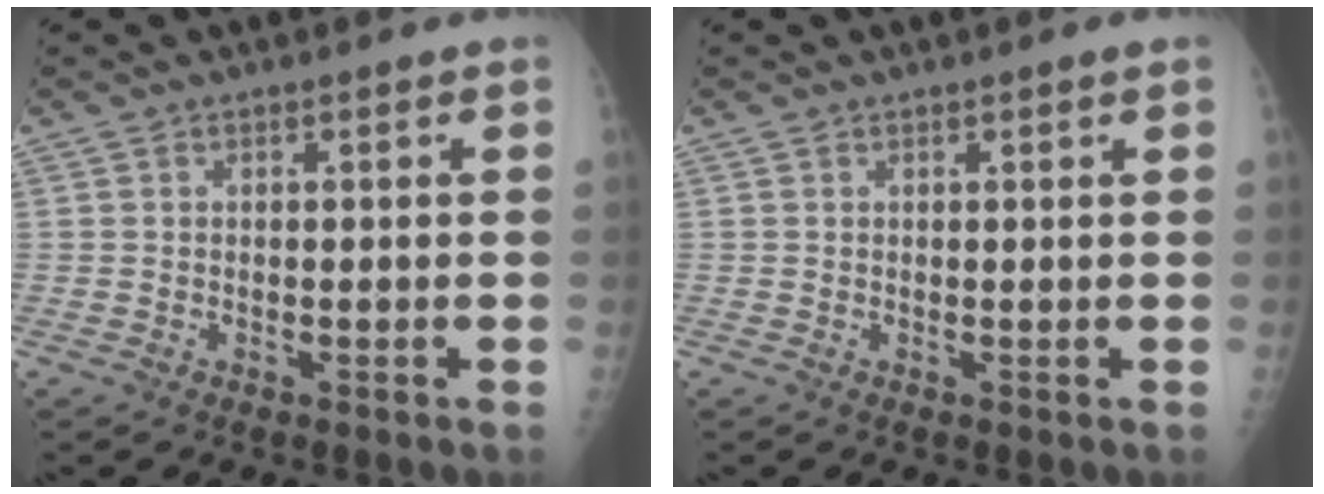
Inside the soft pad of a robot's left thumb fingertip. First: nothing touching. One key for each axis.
{"total": 0.7, "fx": 0.4, "fy": -0.1, "fz": 0.5, "tx": -0.011, "ty": -0.003, "tz": 0.009}